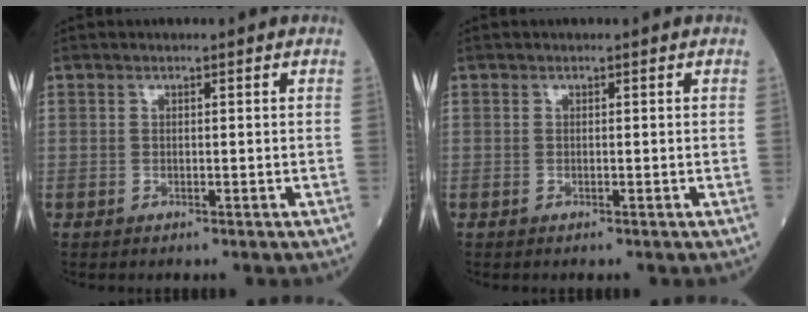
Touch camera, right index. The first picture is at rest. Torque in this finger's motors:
{"motor_torque": [0.01, 0.01, 0.00, -0.01]}